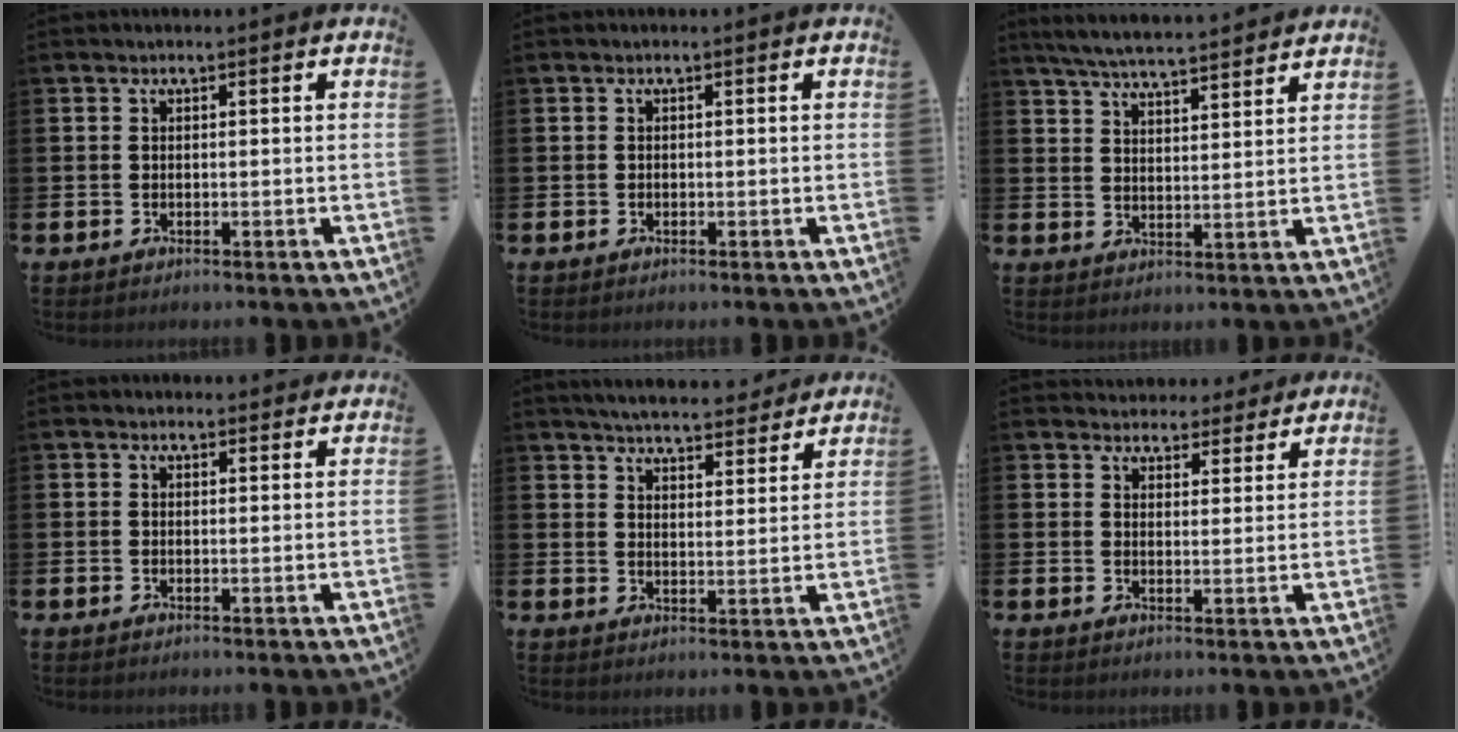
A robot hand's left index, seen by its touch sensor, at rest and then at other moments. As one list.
[{"total": 0.0}, {"total": 5.7, "force": [5.6, 0.1, 1.2], "torque": [-0.042, -0.033, 0.098]}, {"total": 1.0, "force": [0.9, 0.5, 0.1], "torque": [0.005, 0.003, 0.014]}, {"total": 5.4, "force": [5.3, 0.7, 0.8], "torque": [-0.023, -0.038, 0.093]}, {"total": 3.9, "force": [3.7, 1.2, -0.2], "torque": [0.001, -0.025, 0.066]}]